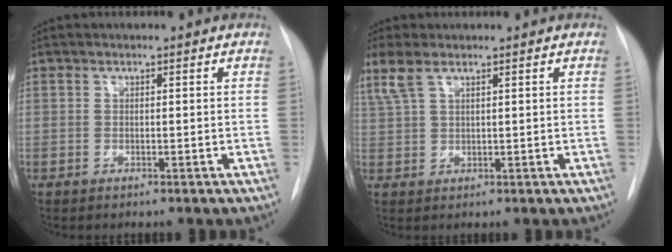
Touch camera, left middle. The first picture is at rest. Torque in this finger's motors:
{"motor_torque": [0.01, 0.02, 0.12, 0.09]}